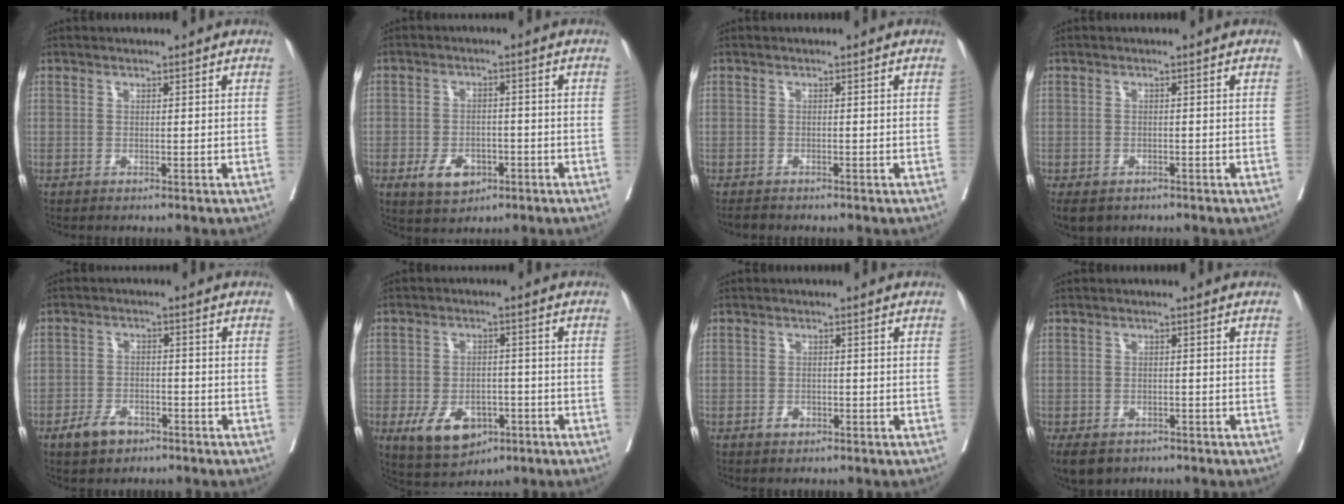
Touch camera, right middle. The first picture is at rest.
{"total": 5.5, "force": [-2.5, 3.5, 3.4], "torque": [-0.057, 0.002, -0.033]}
{"total": 1.1, "force": [-1.1, 0.3, 0.2], "torque": [-0.007, -0.004, -0.016]}
{"total": 5.8, "force": [-3.7, 3.8, 2.3], "torque": [-0.045, -0.006, -0.053]}
{"total": 4.4, "force": [-2.8, 2.5, 2.2], "torque": [-0.042, 0.002, -0.044]}
{"total": 8.6, "force": [-3.8, 5.3, 5.5], "torque": [-0.095, -0.002, -0.052]}
{"total": 1.4, "force": [-0.8, 1.0, 0.8], "torque": [-0.009, 0.003, -0.009]}
{"total": 9.6, "force": [-5.9, 6.4, 3.9], "torque": [-0.097, -0.016, -0.077]}